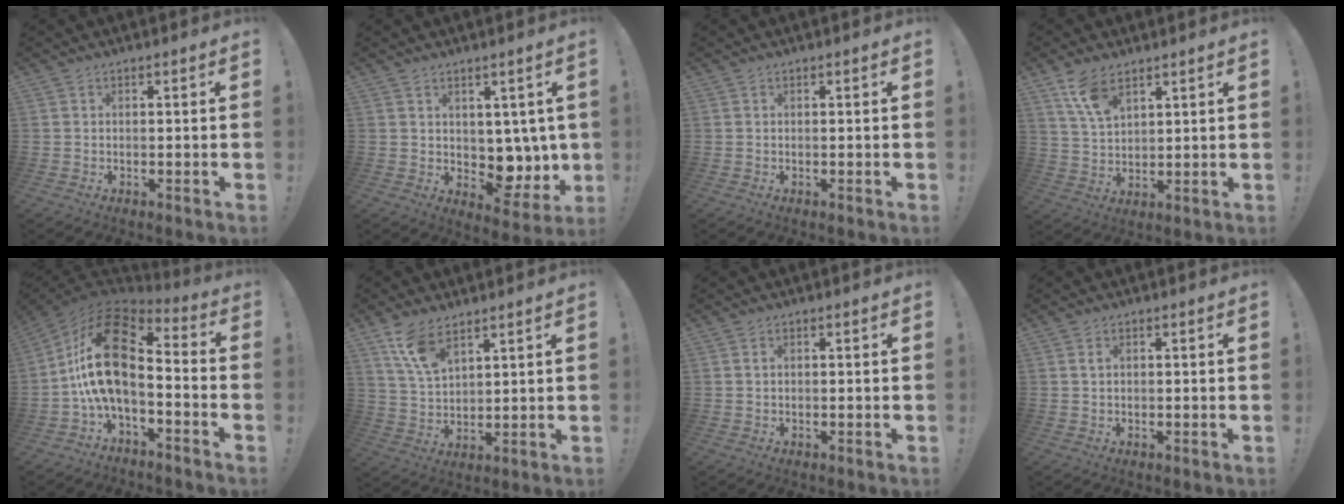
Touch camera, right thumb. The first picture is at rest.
{"total": 8.2, "force": [1.4, 7.0, 4.2], "torque": [-0.031, -0.027, 0.041]}
{"total": 0.0}
{"total": 8.6, "force": [5.6, 4.0, 5.1], "torque": [-0.088, -0.026, 0.106]}
{"total": 17.9, "force": [1.7, 9.1, 15.3], "torque": [-0.300, -0.006, 0.030]}
{"total": 9.4, "force": [6.5, 4.0, 5.5], "torque": [-0.100, -0.032, 0.123]}
{"total": 1.0, "force": [0.2, 0.7, 0.7], "torque": [-0.022, 0.007, 0.005]}
{"total": 1.6, "force": [0.5, 1.0, 1.1], "torque": [-0.031, 0.007, 0.010]}